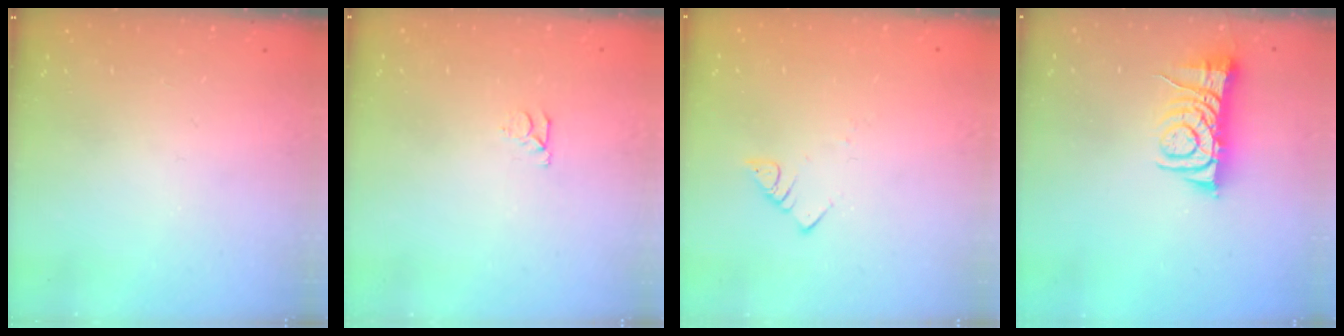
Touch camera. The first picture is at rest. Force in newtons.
{"total": 3.1, "press": 3.1, "slide": 0.3}
{"total": 3.4, "press": 3.3, "slide": 0.3}
{"total": 7.4, "press": 7.3, "slide": 1.0}